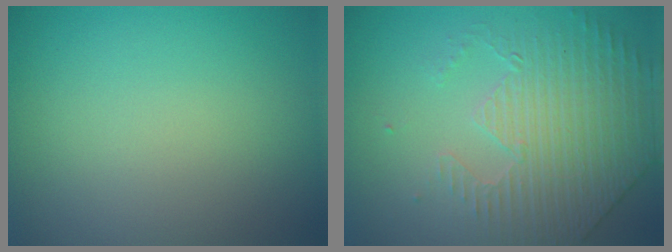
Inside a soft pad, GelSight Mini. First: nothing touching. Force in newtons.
{"total": 4.5, "press": 3.6, "slide": 2.8}